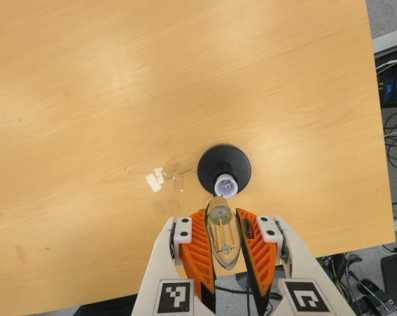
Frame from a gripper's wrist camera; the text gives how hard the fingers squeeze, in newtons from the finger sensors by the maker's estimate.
{"total": 18.3, "left": 19.7, "right": 16.8}